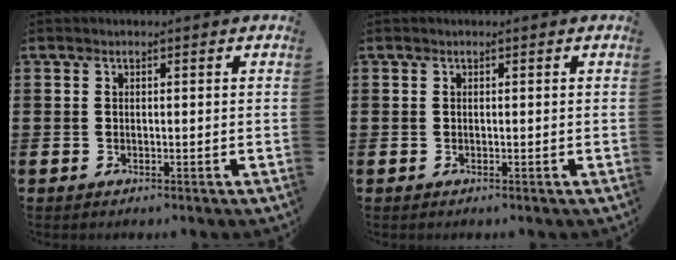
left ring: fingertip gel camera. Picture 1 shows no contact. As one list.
[{"total": 0.0}]